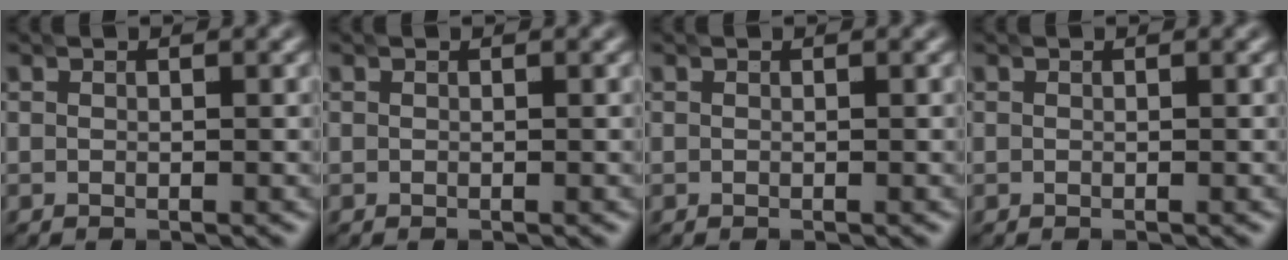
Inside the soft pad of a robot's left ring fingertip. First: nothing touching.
{"total": 0.0}
{"total": 0.0}
{"total": 0.0}